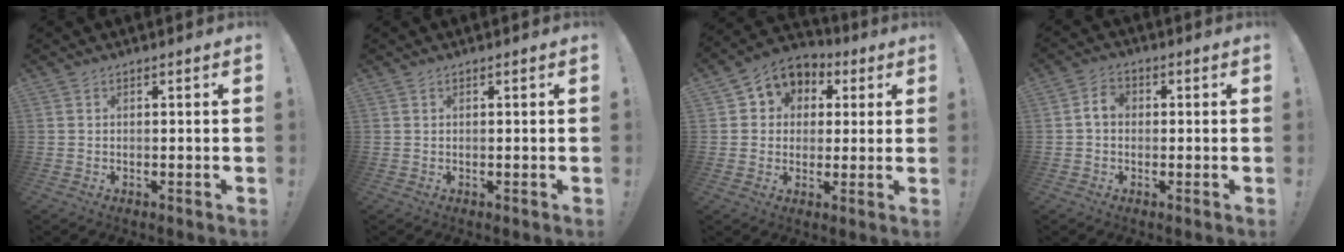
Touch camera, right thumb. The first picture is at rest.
{"total": 0.0}
{"total": 7.6, "force": [2.0, 7.0, 2.2], "torque": [-0.035, -0.009, 0.045]}
{"total": 4.9, "force": [0.1, 3.6, 3.3], "torque": [-0.058, 0.014, 0.004]}